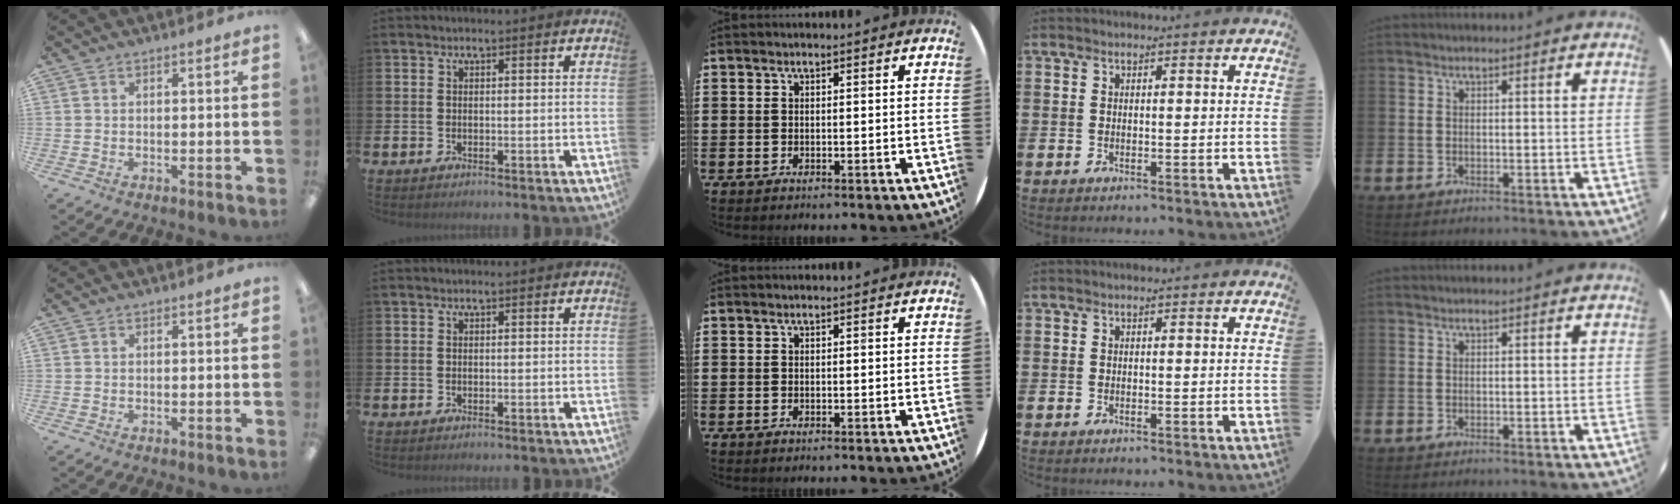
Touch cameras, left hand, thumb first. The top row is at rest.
{}